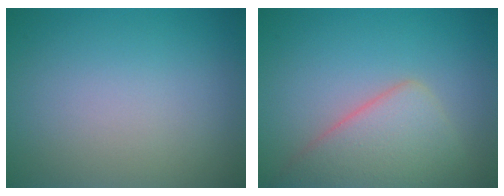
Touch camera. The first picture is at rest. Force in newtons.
{"total": 5.2, "press": 5.1, "slide": 0.3}